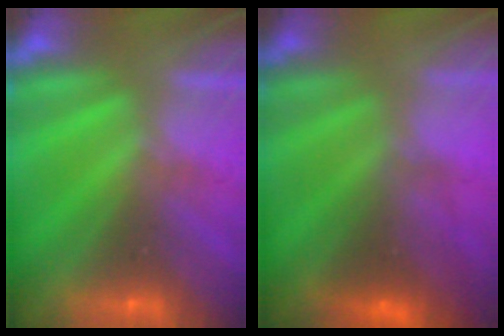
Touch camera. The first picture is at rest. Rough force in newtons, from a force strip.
{"total": 2.3}